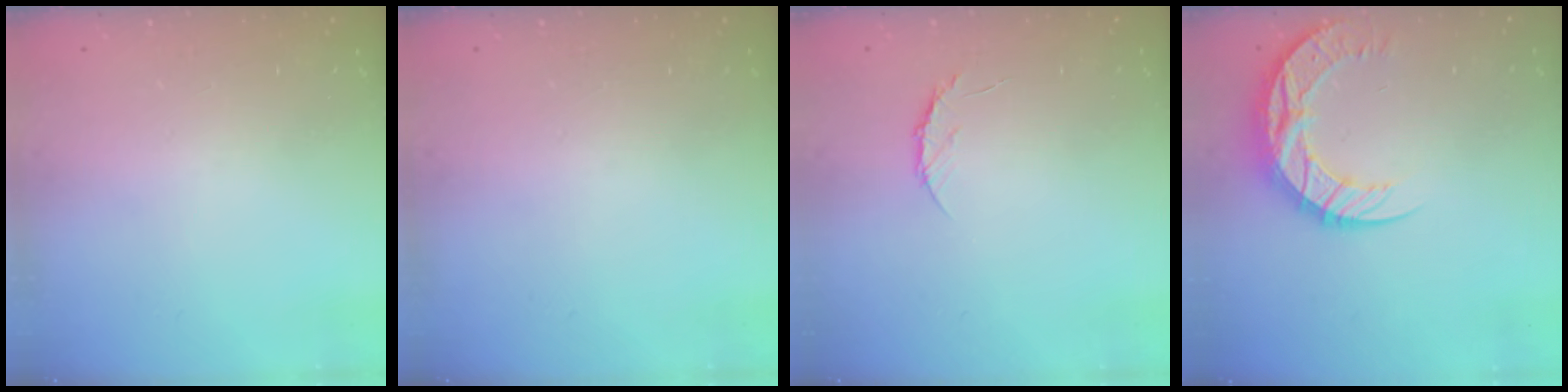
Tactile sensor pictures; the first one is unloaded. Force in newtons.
{"total": 0.0}
{"total": 4.7, "press": 4.6, "slide": 0.4}
{"total": 11.6, "press": 11.6, "slide": 0.9}